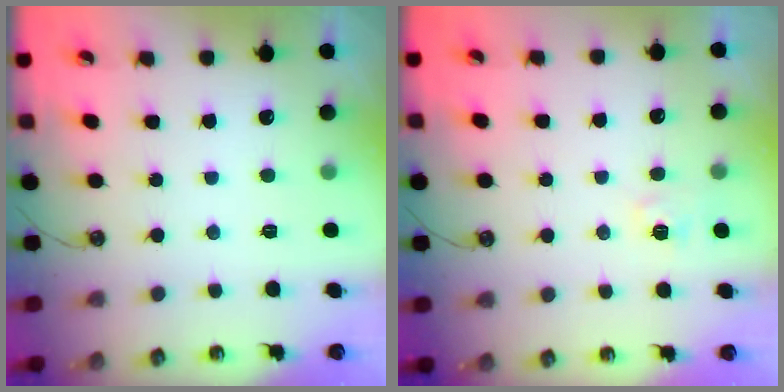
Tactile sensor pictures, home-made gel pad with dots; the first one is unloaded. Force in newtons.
{"total": 2.7, "press": 2.6, "slide": 0.3}